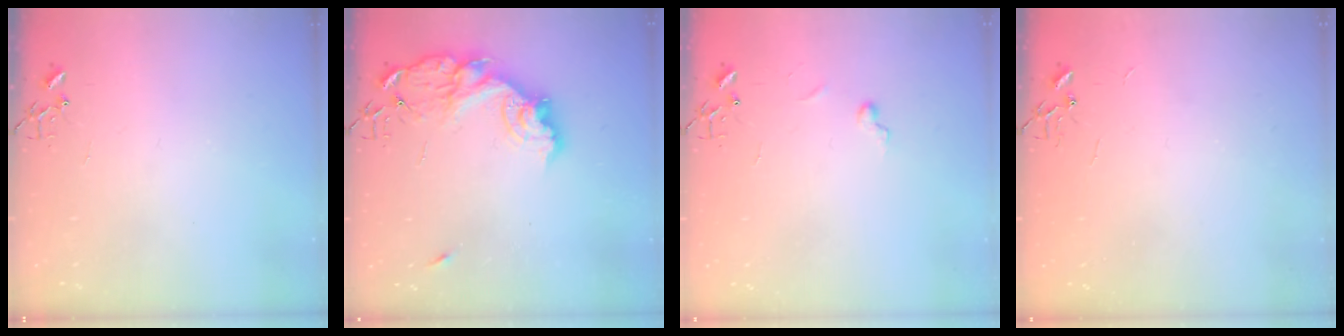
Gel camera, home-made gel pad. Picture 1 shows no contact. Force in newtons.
{"total": 15.3, "press": 15.2, "slide": 1.1}
{"total": 4.3, "press": 4.3, "slide": 0.6}
{"total": 2.2, "press": 2.2, "slide": 0.3}